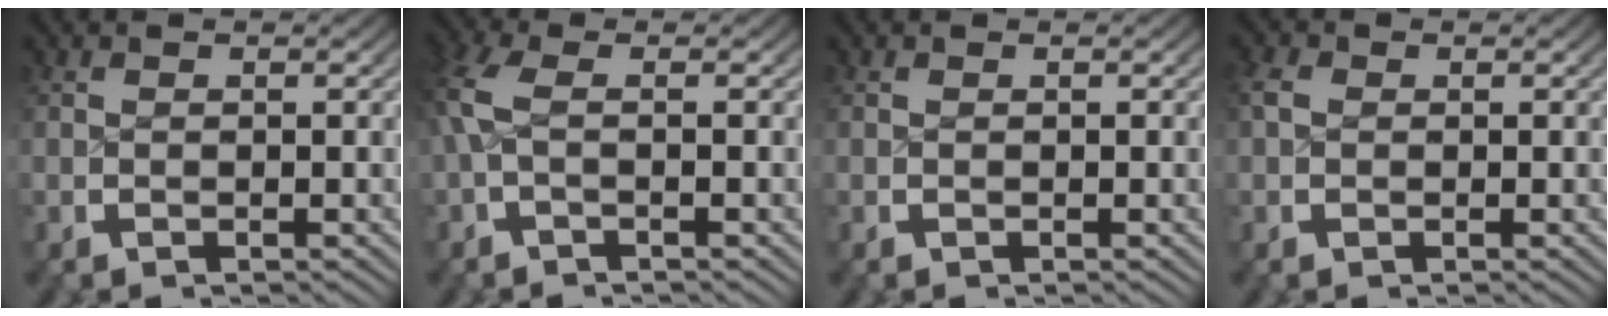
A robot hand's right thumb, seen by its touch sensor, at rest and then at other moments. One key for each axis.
{"total": 2.6, "fx": -0.2, "fy": 1.2, "fz": 2.3, "tx": -0.069, "ty": -0.001, "tz": 0.000}
{"total": 0.0}
{"total": 1.1, "fx": 0.1, "fy": 1.0, "fz": 0.5, "tx": -0.015, "ty": -0.003, "tz": 0.002}